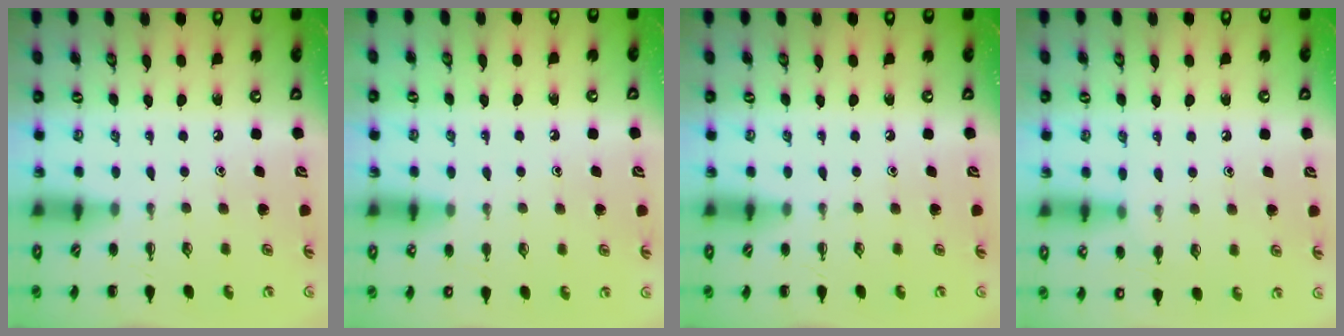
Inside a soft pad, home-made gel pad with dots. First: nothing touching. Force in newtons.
{"total": 8.8, "press": 8.5, "slide": 2.3}
{"total": 0.0}
{"total": 8.9, "press": 8.7, "slide": 2.0}